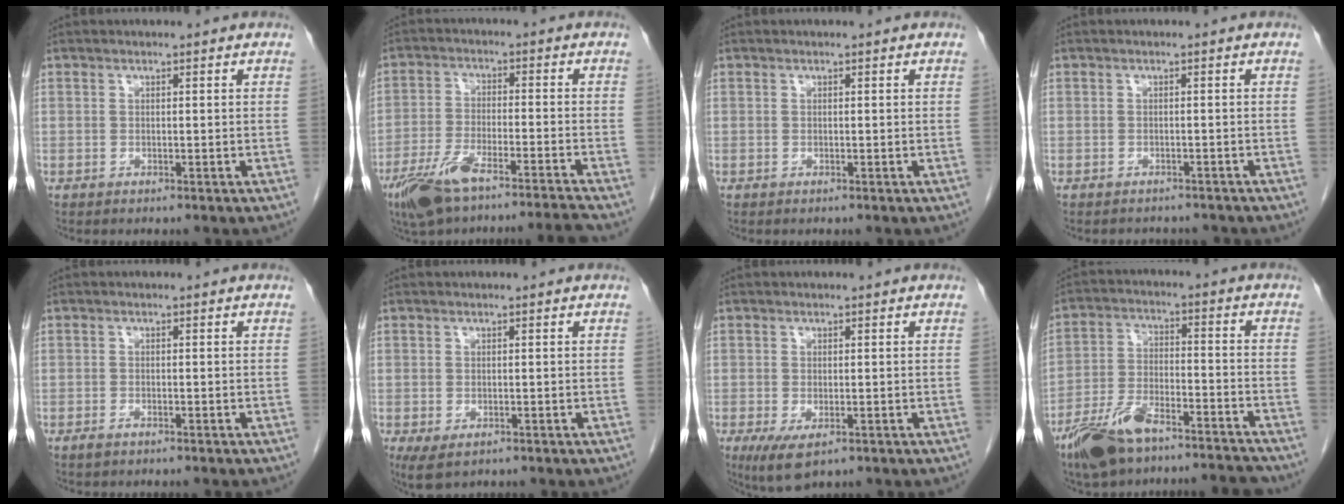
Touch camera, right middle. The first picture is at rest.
{"total": 11.3, "force": [-9.1, -0.2, 6.7], "torque": [-0.118, -0.014, -0.155]}
{"total": 0.0}
{"total": 4.6, "force": [-4.2, 1.6, 0.8], "torque": [-0.006, 0.000, -0.046]}
{"total": 1.1, "force": [-0.9, 0.1, 0.6], "torque": [-0.016, -0.001, -0.015]}
{"total": 4.0, "force": [-2.3, 2.1, 2.6], "torque": [-0.047, -0.011, -0.033]}
{"total": 4.8, "force": [-2.6, 1.8, 3.6], "torque": [-0.065, -0.014, -0.036]}
{"total": 13.3, "force": [-11.2, 3.0, 6.6], "torque": [-0.122, 0.013, -0.194]}